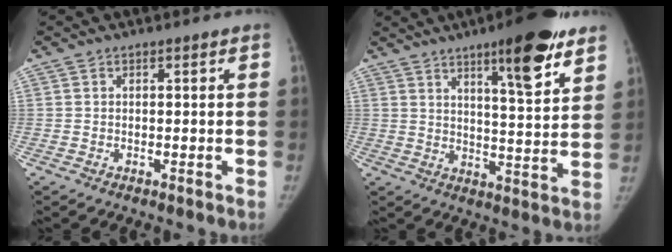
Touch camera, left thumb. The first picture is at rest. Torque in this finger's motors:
{"motor_torque": [1.78, -1.31, 1.31, -1.45, 0.16]}